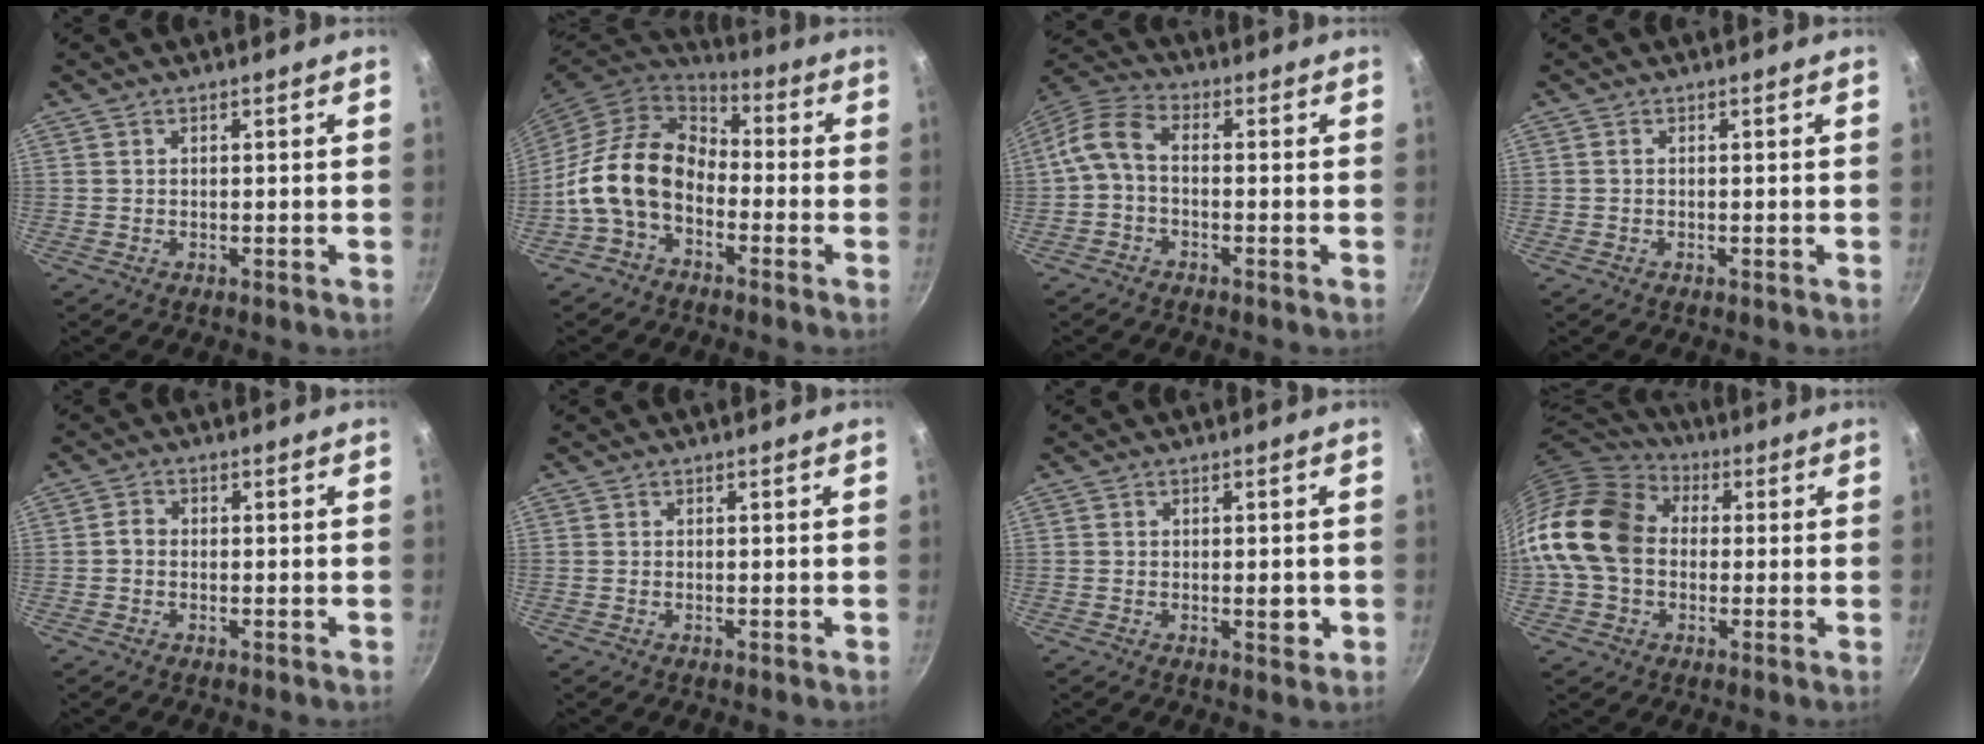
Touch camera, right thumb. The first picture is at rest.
{"total": 14.8, "force": [-3.5, 10.3, 10.1], "torque": [-0.160, 0.044, -0.086]}
{"total": 6.7, "force": [-1.3, 4.0, 5.2], "torque": [-0.118, 0.034, -0.039]}
{"total": 0.0}
{"total": 1.7, "force": [-0.4, 1.3, 1.0], "torque": [-0.018, 0.011, -0.013]}
{"total": 0.0}
{"total": 2.9, "force": [-0.6, 1.3, 2.6], "torque": [-0.025, 0.003, -0.007]}
{"total": 19.8, "force": [0.6, 14.9, 13.0], "torque": [-0.243, 0.041, -0.002]}